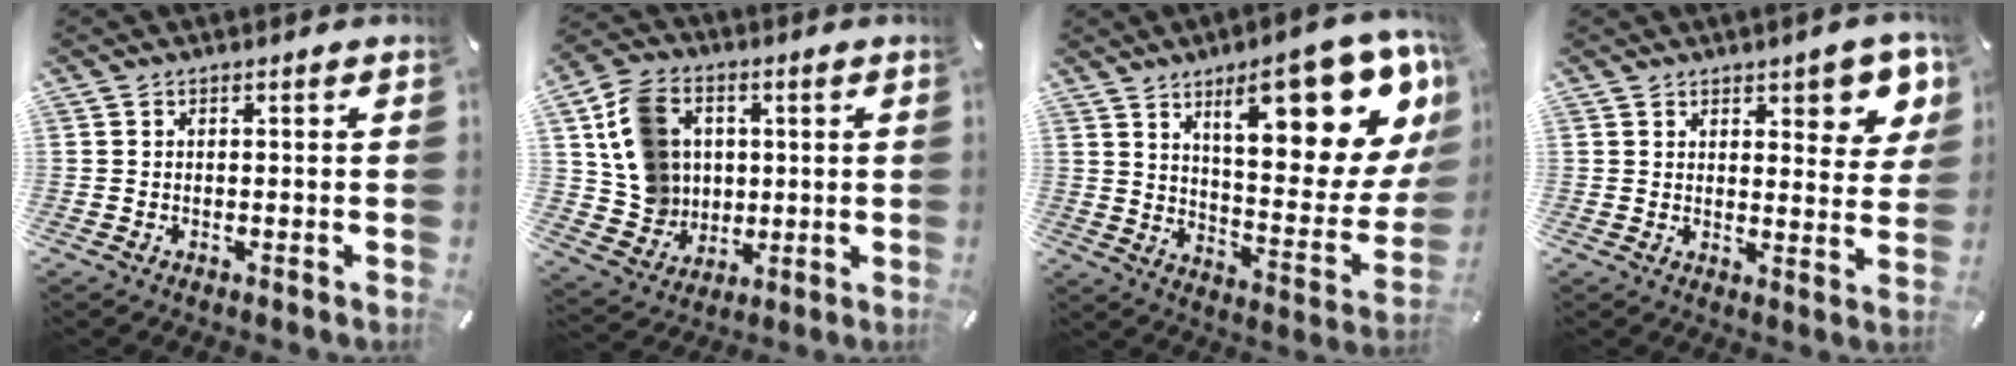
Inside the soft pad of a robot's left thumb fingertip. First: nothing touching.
{"total": 12.4, "force": [2.1, 11.2, 4.8], "torque": [-0.091, 0.007, 0.053]}
{"total": 23.6, "force": [12.9, 8.4, 17.9], "torque": [-0.237, -0.090, 0.203]}
{"total": 8.0, "force": [5.5, 3.3, 4.7], "torque": [-0.048, -0.036, 0.092]}